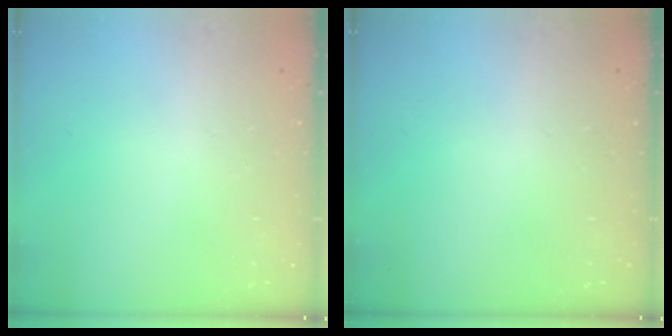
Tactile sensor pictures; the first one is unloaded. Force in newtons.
{"total": 0.0}